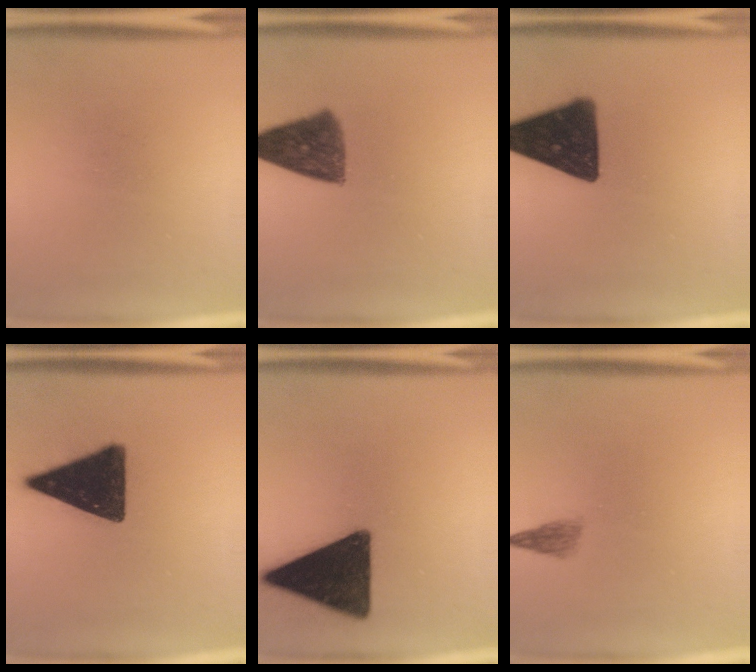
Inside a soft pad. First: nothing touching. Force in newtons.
{"total": 9.7}
{"total": 17.4}
{"total": 16.0}
{"total": 17.5}
{"total": 1.8}